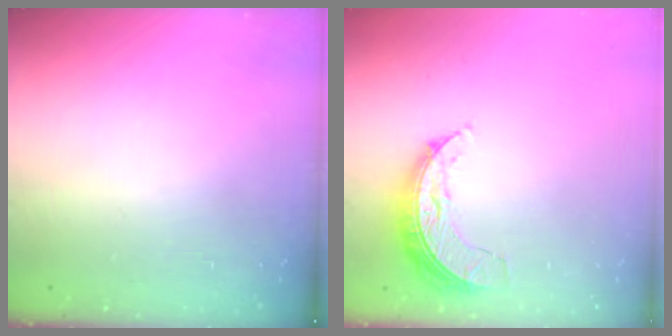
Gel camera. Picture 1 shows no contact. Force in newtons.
{"total": 7.2, "press": 7.2, "slide": 0.4}